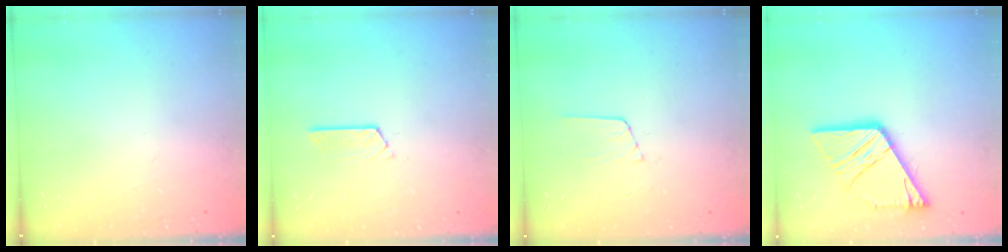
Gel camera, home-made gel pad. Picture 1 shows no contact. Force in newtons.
{"total": 4.1, "press": 4.1, "slide": 0.4}
{"total": 3.6, "press": 3.6, "slide": 0.3}
{"total": 15.6, "press": 15.5, "slide": 1.6}